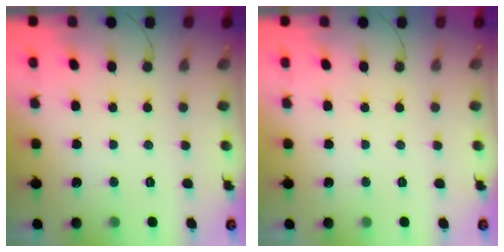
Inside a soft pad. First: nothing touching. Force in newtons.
{"total": 0.0}